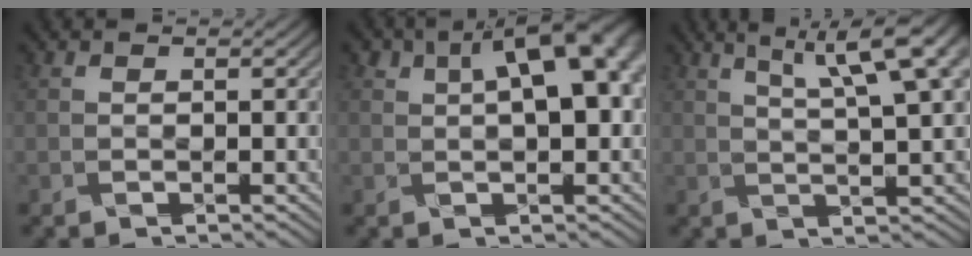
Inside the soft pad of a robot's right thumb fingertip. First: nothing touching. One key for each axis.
{"total": 9.0, "fx": 2.4, "fy": 4.1, "fz": 7.7, "tx": -0.105, "ty": 0.021, "tz": 0.032}
{"total": 9.9, "fx": 5.0, "fy": 2.0, "fz": 8.3, "tx": -0.121, "ty": 0.026, "tz": 0.073}